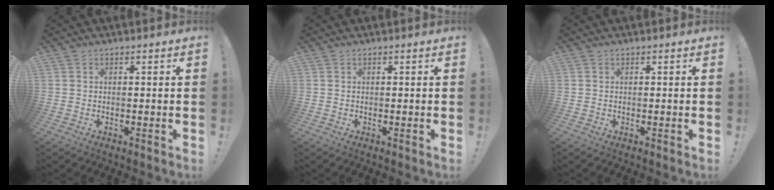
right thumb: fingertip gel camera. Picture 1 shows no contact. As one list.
[{"total": 0.0}, {"total": 0.0}]